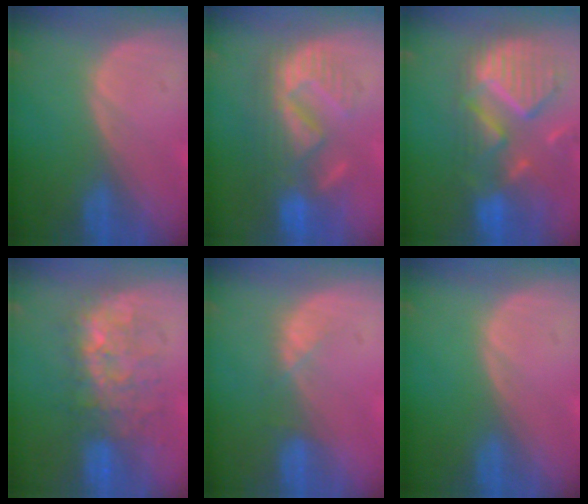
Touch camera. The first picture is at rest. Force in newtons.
{"total": 10.1, "press": 9.4, "slide": 3.5}
{"total": 12.4, "press": 10.6, "slide": 6.5}
{"total": 8.5, "press": 8.5, "slide": 0.3}
{"total": 2.3, "press": 2.2, "slide": 0.7}
{"total": 0.0}